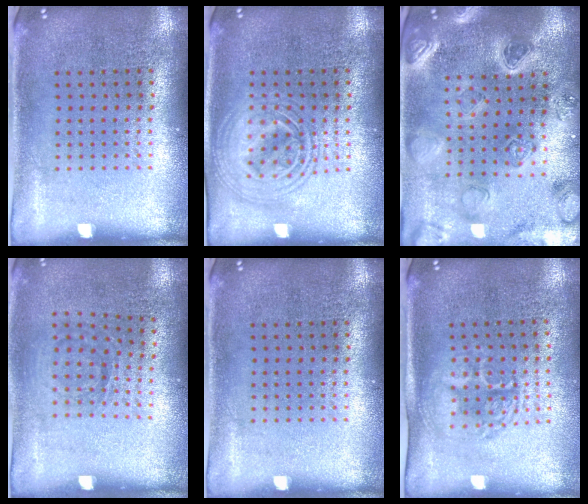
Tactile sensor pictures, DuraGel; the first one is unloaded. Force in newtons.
{"total": 2.8, "press": 2.8, "slide": 0.4}
{"total": 2.4, "press": 2.4, "slide": 0.2}
{"total": 1.0, "press": 0.8, "slide": 0.6}
{"total": 0.0}
{"total": 1.6, "press": 1.4, "slide": 0.8}